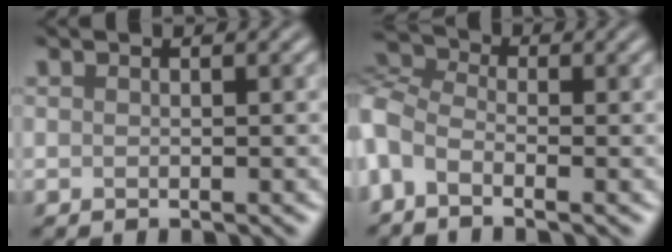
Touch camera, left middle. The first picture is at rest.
{"total": 4.5, "force": [-1.6, 2.7, 3.2], "torque": [-0.084, 0.003, -0.033]}